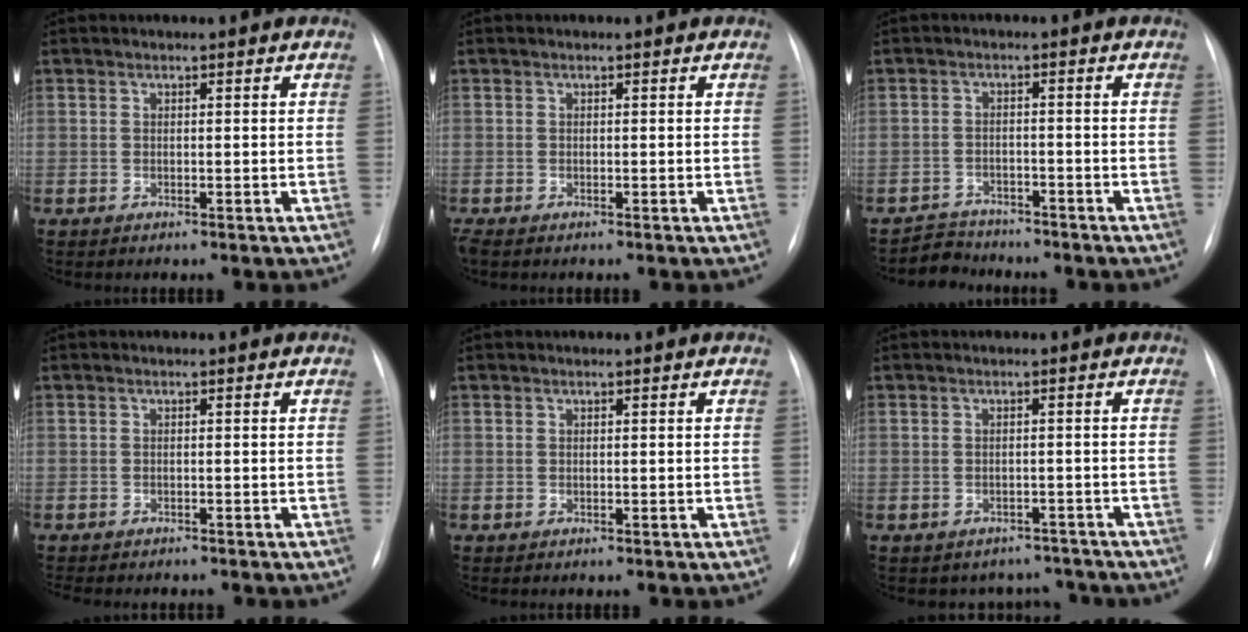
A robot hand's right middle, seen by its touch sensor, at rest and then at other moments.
{"total": 0.8, "force": [-0.7, 0.2, 0.4], "torque": [-0.009, -0.003, -0.012]}
{"total": 3.9, "force": [-3.5, 1.2, -1.2], "torque": [0.019, -0.005, -0.061]}
{"total": 5.7, "force": [-5.0, 1.5, 2.3], "torque": [-0.029, -0.005, -0.066]}
{"total": 0.0}
{"total": 5.2, "force": [-4.5, 2.6, -0.7], "torque": [0.023, 0.026, -0.052]}